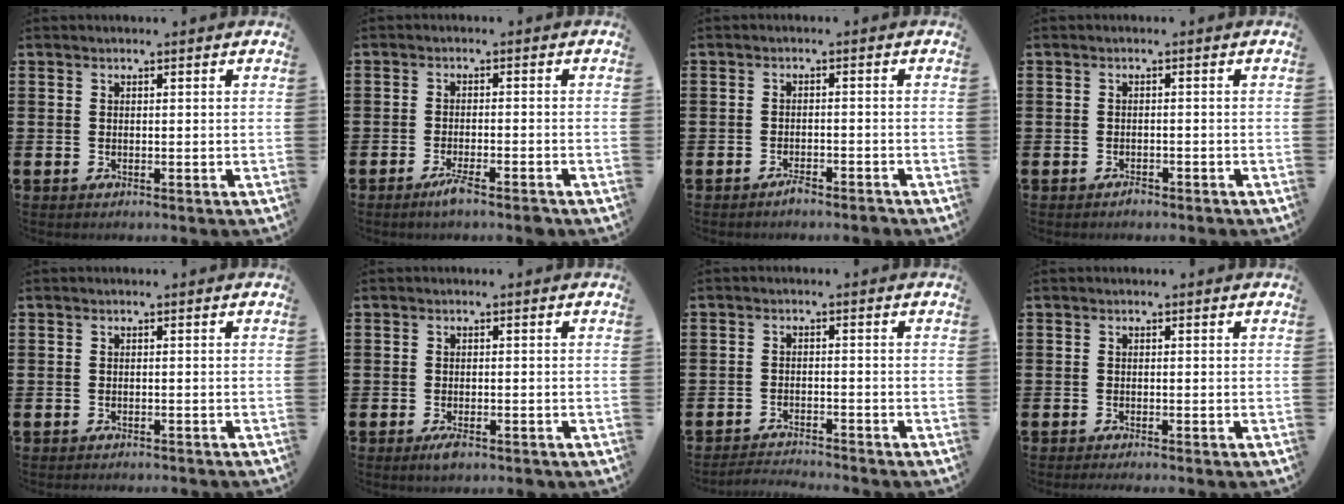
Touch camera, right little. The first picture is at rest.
{"total": 2.7, "force": [-1.9, 0.1, 2.0], "torque": [-0.032, 0.000, -0.034]}
{"total": 1.5, "force": [-1.4, 0.2, 0.5], "torque": [-0.014, 0.000, -0.028]}
{"total": 0.8, "force": [-0.8, 0.2, 0.1], "torque": [0.004, -0.004, -0.018]}
{"total": 0.6, "force": [-0.6, -0.1, 0.0], "torque": [0.000, -0.002, -0.012]}
{"total": 2.0, "force": [-0.9, 0.7, 1.6], "torque": [-0.021, -0.003, -0.020]}
{"total": 2.1, "force": [-2.1, -0.2, 0.0], "torque": [-0.004, 0.003, -0.045]}
{"total": 0.5, "force": [-0.5, -0.1, 0.3], "torque": [-0.003, -0.004, -0.009]}